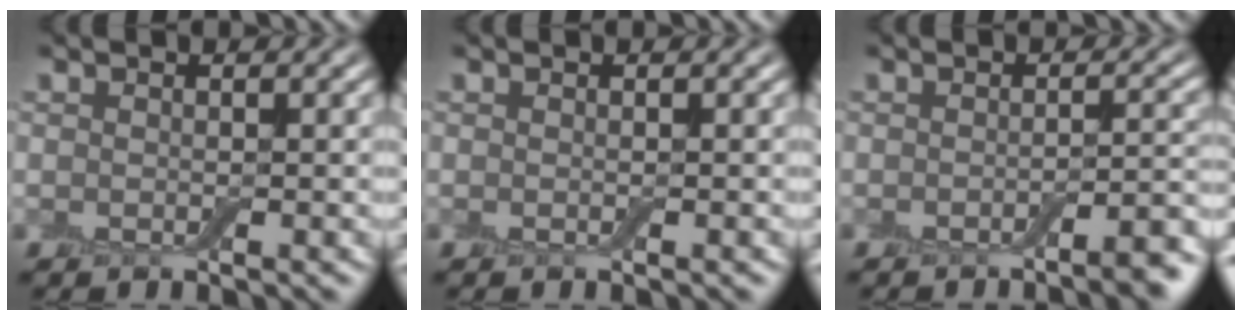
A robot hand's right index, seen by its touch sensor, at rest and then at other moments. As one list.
[{"total": 0.0}, {"total": 3.1, "force": [-1.8, 0.6, 2.4], "torque": [-0.026, 0.006, -0.034]}]